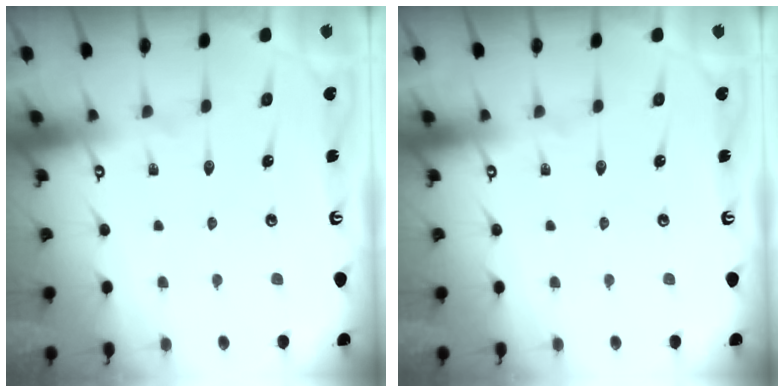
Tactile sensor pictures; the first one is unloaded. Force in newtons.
{"total": 0.0}